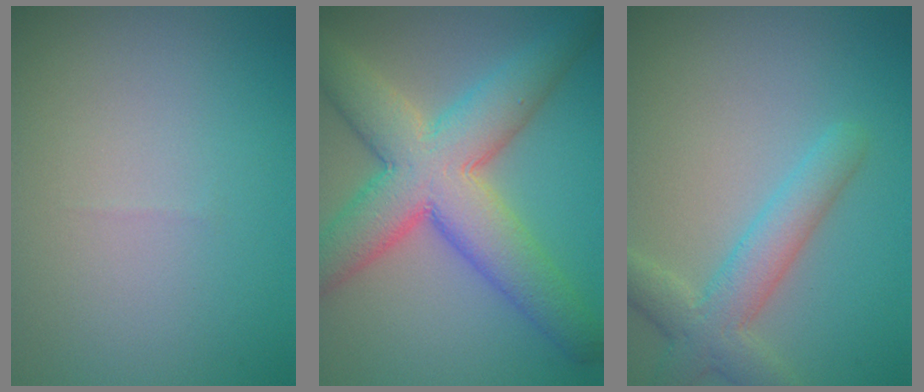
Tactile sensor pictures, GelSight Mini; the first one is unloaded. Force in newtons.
{"total": 9.8, "press": 9.8, "slide": 0.4}
{"total": 4.0, "press": 4.0, "slide": 0.1}